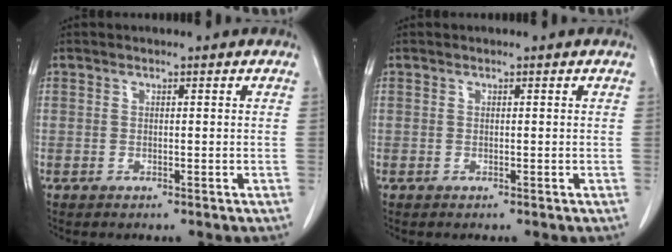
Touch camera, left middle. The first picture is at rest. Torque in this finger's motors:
{"motor_torque": [0.02, -0.01, -0.03, 0.00]}